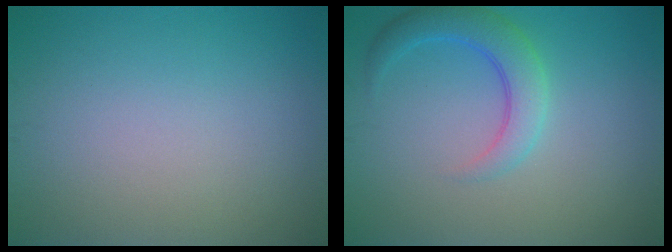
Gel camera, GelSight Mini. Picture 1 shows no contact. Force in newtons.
{"total": 3.6, "press": 3.6, "slide": 0.4}